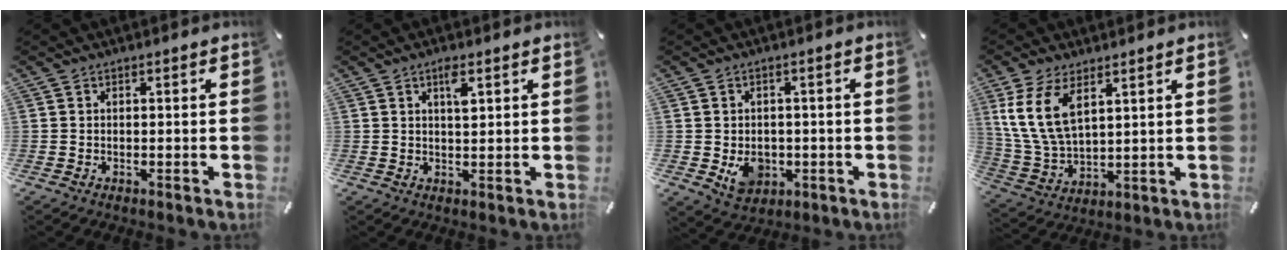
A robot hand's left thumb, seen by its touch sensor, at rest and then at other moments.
{"total": 3.6, "force": [1.8, 1.2, 2.9], "torque": [-0.047, -0.001, 0.025]}
{"total": 6.8, "force": [-1.2, 5.8, 3.4], "torque": [-0.040, 0.001, -0.019]}
{"total": 11.4, "force": [5.5, 6.4, 7.7], "torque": [-0.196, -0.014, 0.100]}